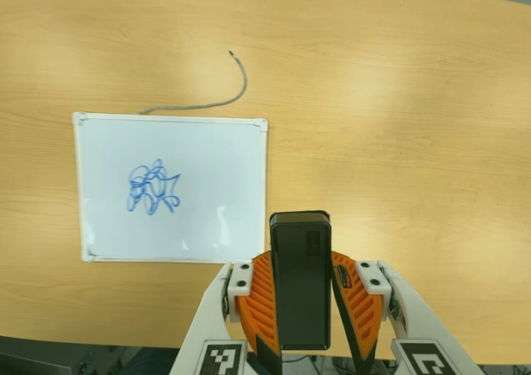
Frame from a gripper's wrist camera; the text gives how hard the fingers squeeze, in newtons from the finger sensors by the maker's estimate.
{"total": 7.1, "left": 6.3, "right": 8.0}